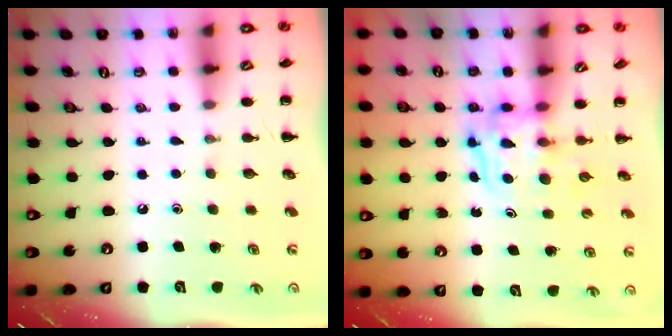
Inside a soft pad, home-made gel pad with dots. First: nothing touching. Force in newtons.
{"total": 3.4, "press": 3.4, "slide": 0.3}